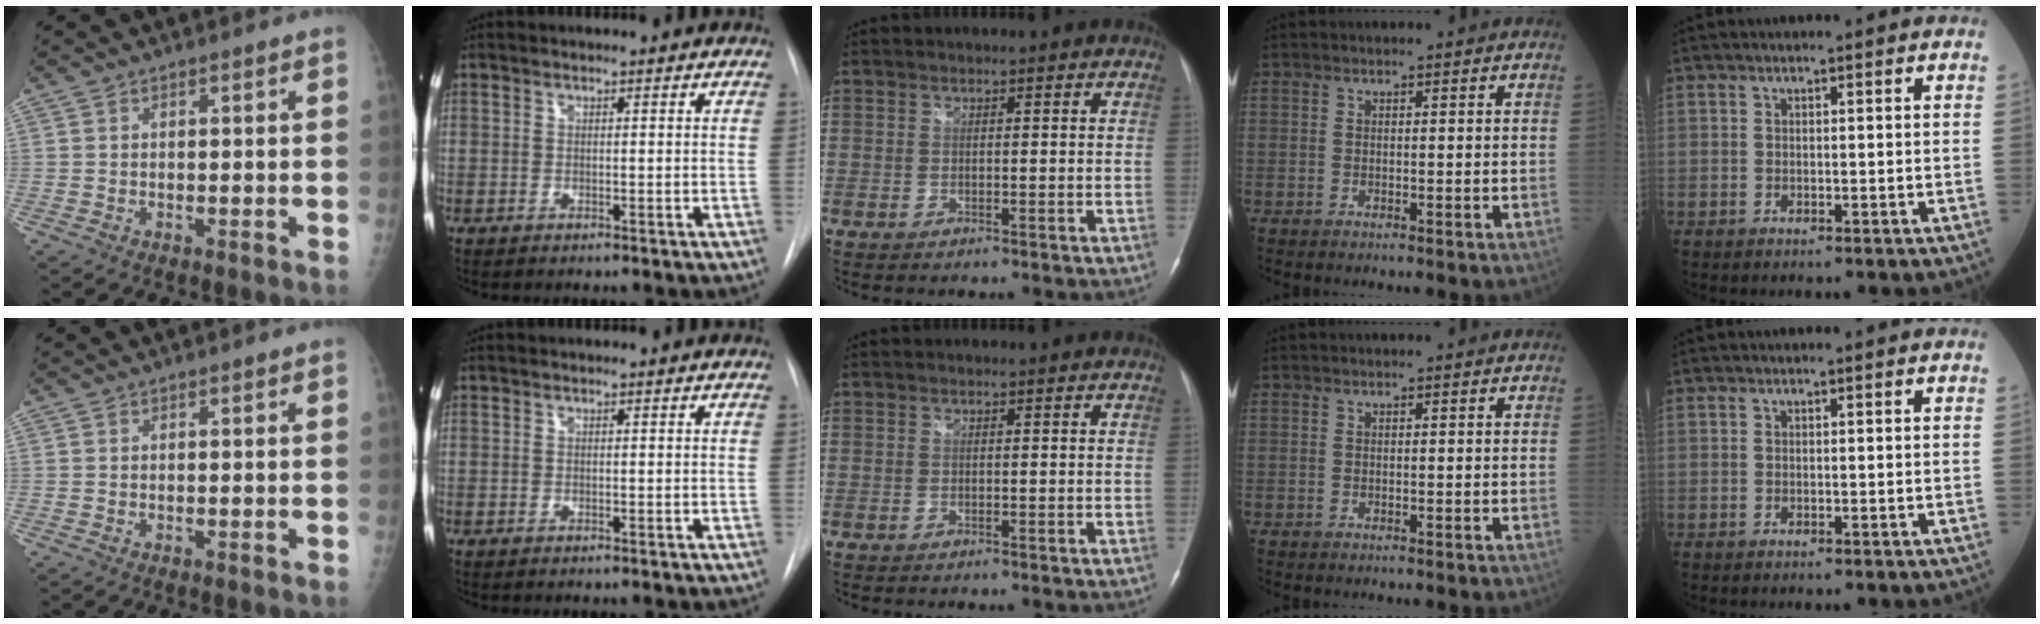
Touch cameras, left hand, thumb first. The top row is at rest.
{}